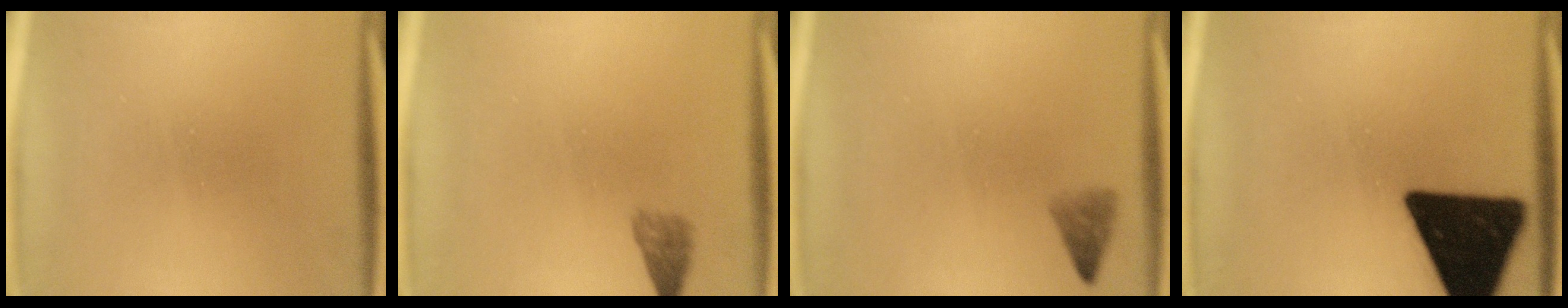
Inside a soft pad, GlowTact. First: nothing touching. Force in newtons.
{"total": 2.4}
{"total": 1.0}
{"total": 19.0}